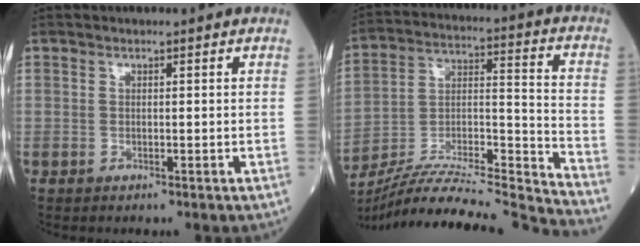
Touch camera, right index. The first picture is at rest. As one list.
[{"total": 25.5, "force": [-24.1, -1.4, 8.3], "torque": [-0.139, -0.006, -0.379]}]